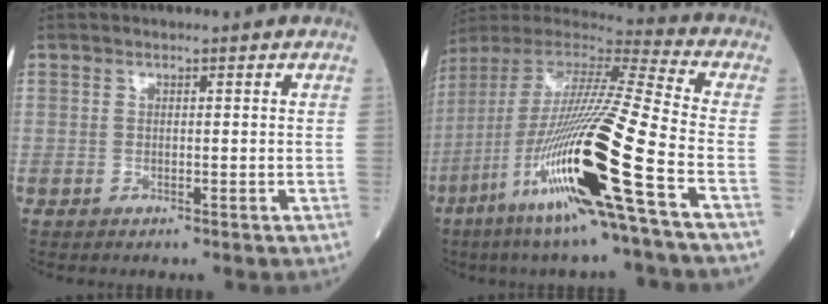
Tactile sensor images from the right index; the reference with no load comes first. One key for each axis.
{"total": 23.9, "fx": -9.5, "fy": -0.6, "fz": 21.9, "tx": -0.439, "ty": -0.052, "tz": -0.188}